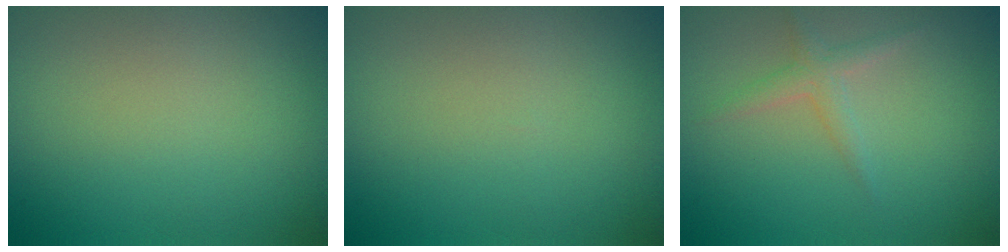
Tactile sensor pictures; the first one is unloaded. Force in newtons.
{"total": 0.0}
{"total": 1.5, "press": 1.5, "slide": 0.0}